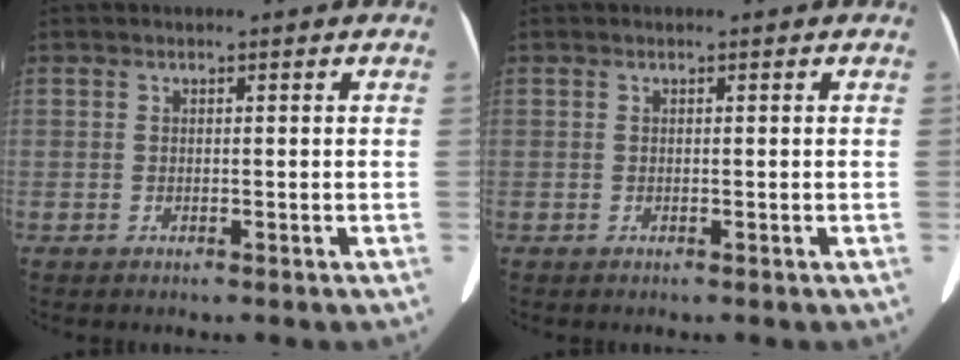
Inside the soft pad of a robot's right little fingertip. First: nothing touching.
{"total": 0.0}